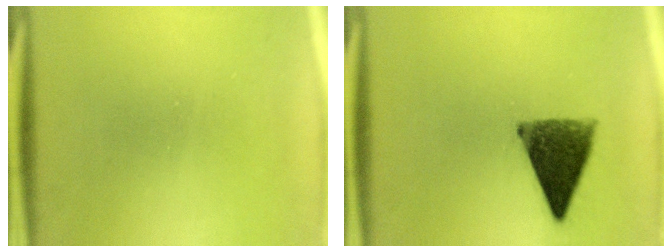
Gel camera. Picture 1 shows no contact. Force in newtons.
{"total": 9.9}